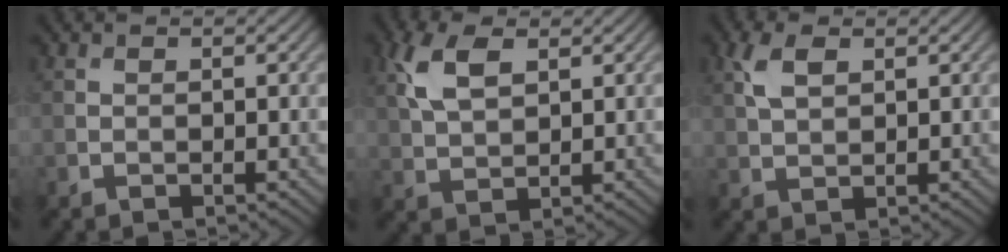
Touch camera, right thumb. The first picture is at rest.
{"total": 6.0, "force": [2.6, 3.1, 4.4], "torque": [-0.110, 0.007, 0.051]}
{"total": 3.7, "force": [1.7, 2.0, 2.7], "torque": [-0.068, 0.006, 0.034]}